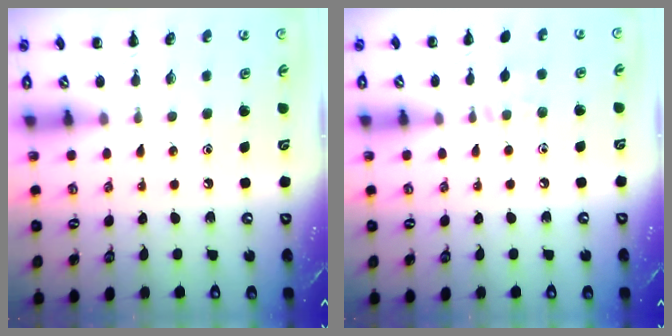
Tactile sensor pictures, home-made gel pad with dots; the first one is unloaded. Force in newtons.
{"total": 4.7, "press": 4.4, "slide": 1.7}